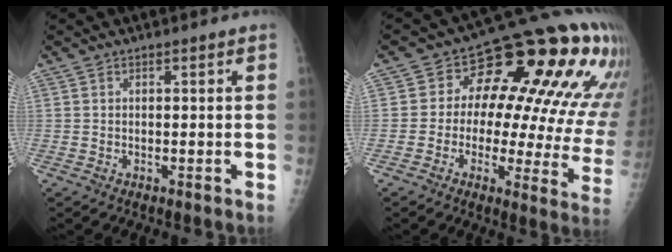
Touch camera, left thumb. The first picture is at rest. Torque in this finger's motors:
{"motor_torque": [0.94, 1.09, 0.05, -0.25, 0.06]}